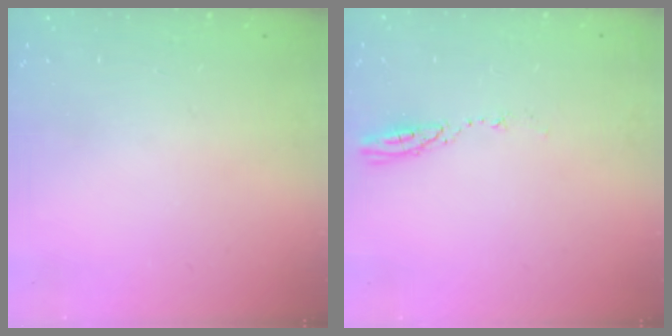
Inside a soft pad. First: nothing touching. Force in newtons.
{"total": 4.0, "press": 3.9, "slide": 0.4}